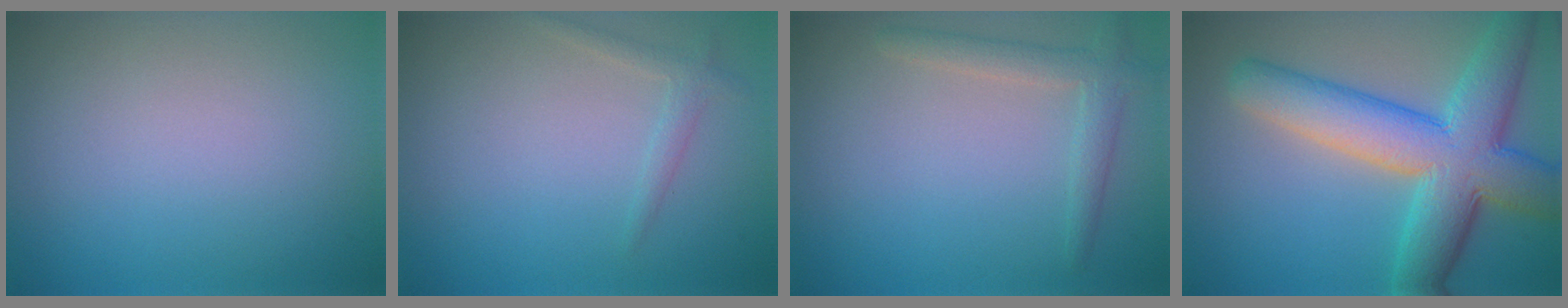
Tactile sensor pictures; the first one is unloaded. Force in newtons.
{"total": 1.2, "press": 1.2, "slide": 0.1}
{"total": 2.4, "press": 2.4, "slide": 0.2}
{"total": 10.0, "press": 10.0, "slide": 0.7}